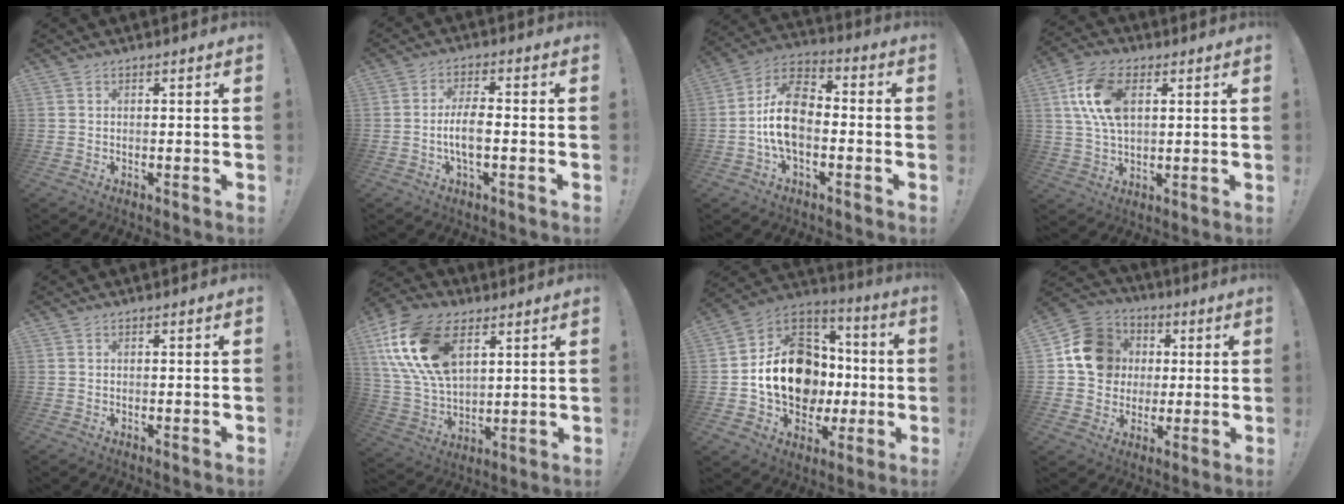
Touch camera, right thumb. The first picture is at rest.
{"total": 6.6, "force": [-1.6, 1.9, 6.1], "torque": [-0.123, 0.000, -0.031]}
{"total": 13.9, "force": [-2.7, 8.3, 10.8], "torque": [-0.196, 0.023, -0.047]}
{"total": 13.9, "force": [4.0, 8.5, 10.3], "torque": [-0.212, 0.008, 0.074]}
{"total": 0.0}
{"total": 22.0, "force": [8.9, 13.8, 14.7], "torque": [-0.310, -0.032, 0.163]}
{"total": 21.0, "force": [-1.5, 16.6, 12.9], "torque": [-0.198, 0.025, 0.000]}
{"total": 15.5, "force": [2.5, 13.9, 6.3], "torque": [-0.076, 0.010, 0.061]}